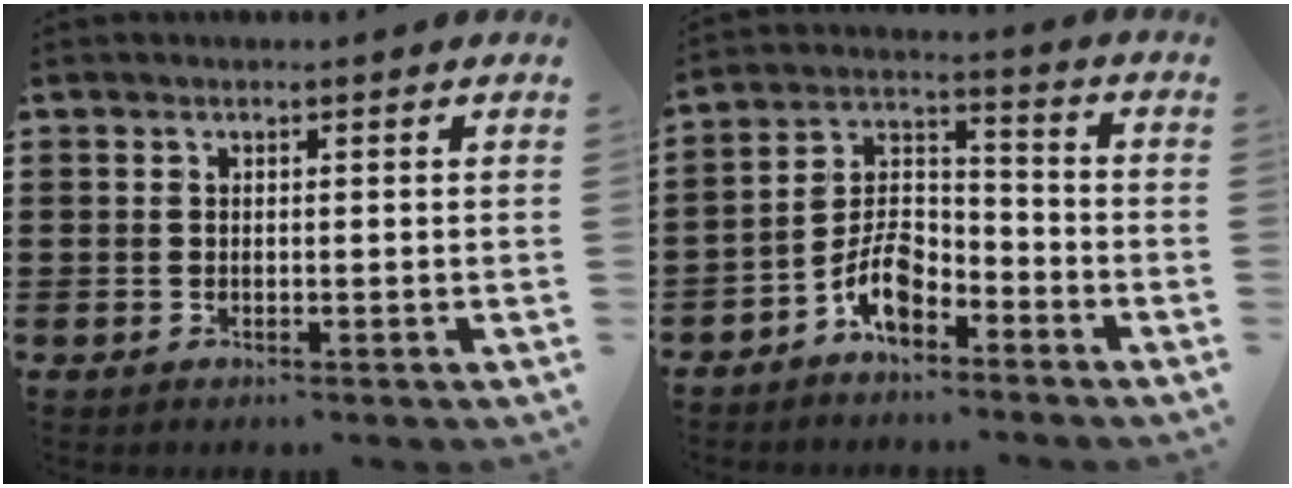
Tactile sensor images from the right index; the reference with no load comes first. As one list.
[{"total": 6.9, "force": [-4.6, 3.2, 4.0], "torque": [-0.090, 0.007, -0.091]}]